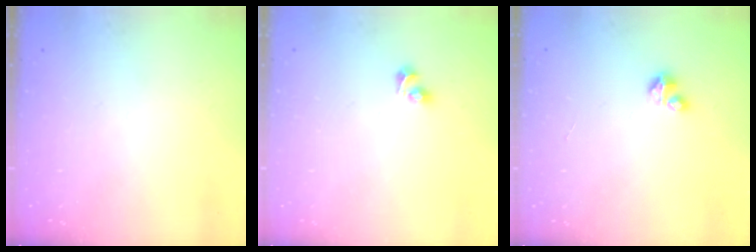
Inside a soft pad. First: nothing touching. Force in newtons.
{"total": 3.5, "press": 3.0, "slide": 1.8}
{"total": 2.7, "press": 2.7, "slide": 0.3}